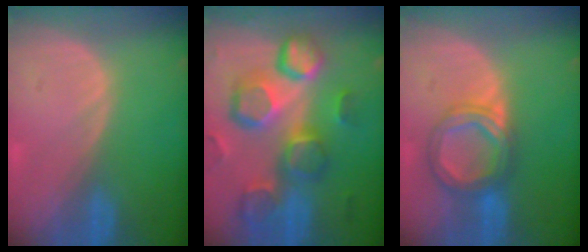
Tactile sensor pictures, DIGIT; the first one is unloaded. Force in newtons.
{"total": 13.1, "press": 11.4, "slide": 6.4}
{"total": 6.4, "press": 6.4, "slide": 0.5}